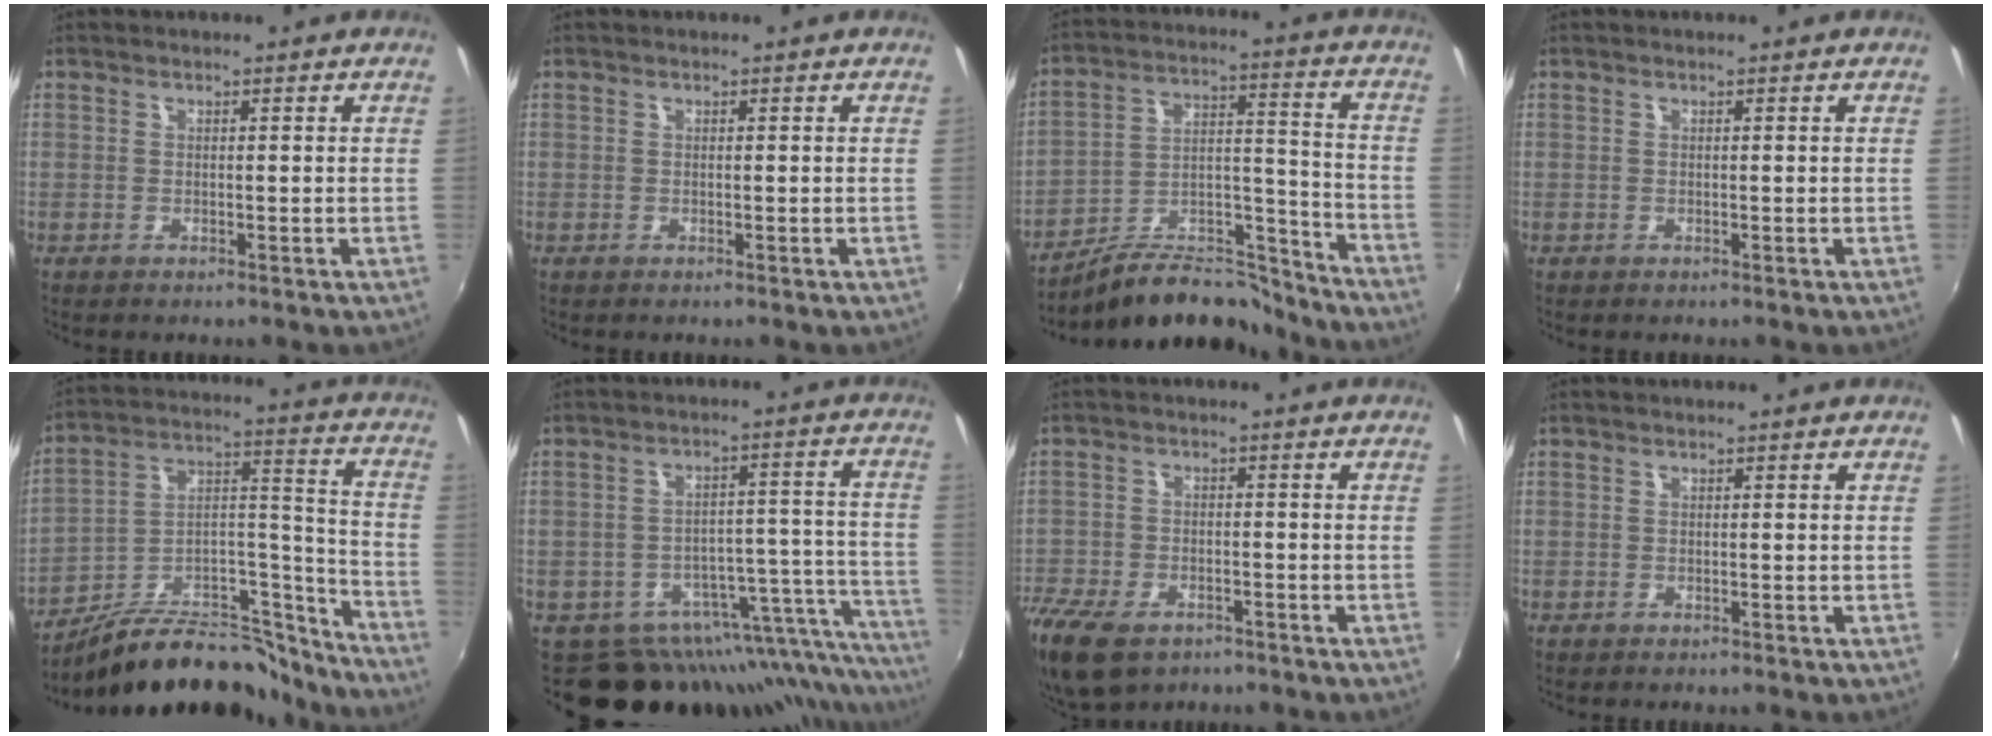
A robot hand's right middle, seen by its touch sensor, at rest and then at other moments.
{"total": 0.0}
{"total": 16.2, "force": [-14.4, 4.8, 5.5], "torque": [-0.086, 0.036, -0.226]}
{"total": 0.0}
{"total": 22.8, "force": [-19.2, 7.6, 9.7], "torque": [-0.129, 0.054, -0.285]}
{"total": 22.5, "force": [-17.3, 9.5, 10.7], "torque": [-0.109, 0.007, -0.220]}
{"total": 14.6, "force": [-9.5, 8.2, 7.5], "torque": [-0.204, -0.040, -0.169]}
{"total": 0.0}